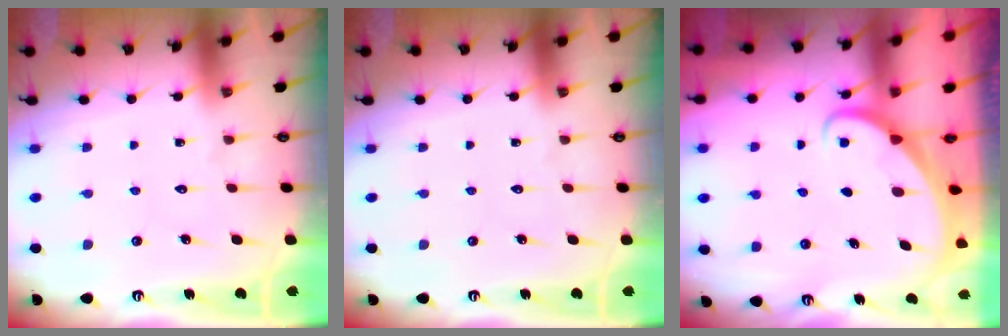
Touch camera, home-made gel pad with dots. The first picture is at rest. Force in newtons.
{"total": 0.0}
{"total": 1.6, "press": 1.6, "slide": 0.0}